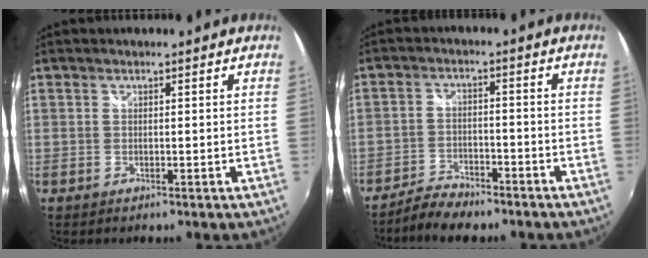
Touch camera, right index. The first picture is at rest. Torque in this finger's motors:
{"motor_torque": [0.39, -0.47, -0.10, 0.01]}